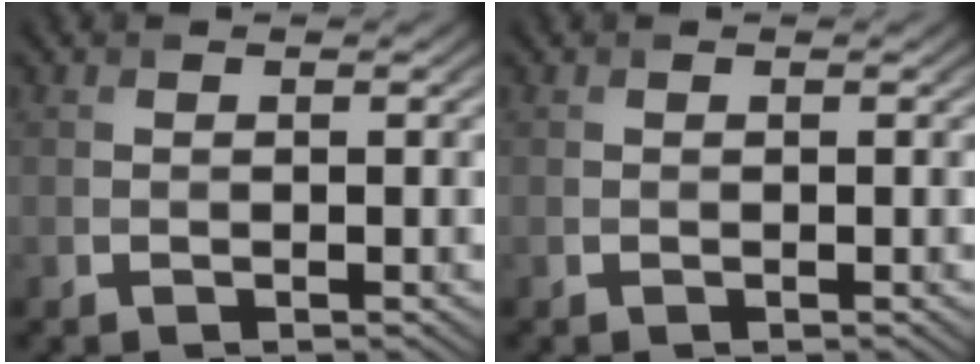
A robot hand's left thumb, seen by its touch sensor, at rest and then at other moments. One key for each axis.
{"total": 0.0}